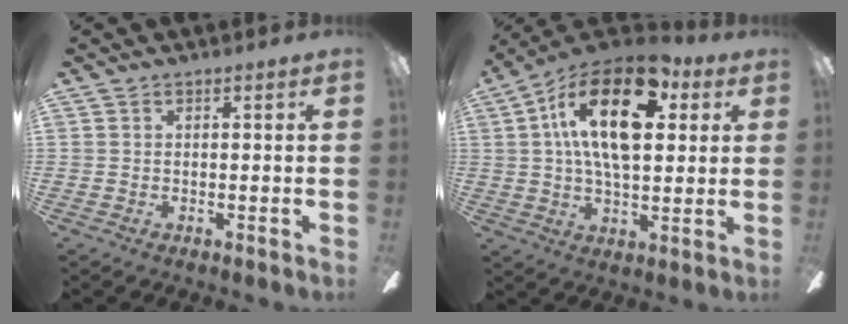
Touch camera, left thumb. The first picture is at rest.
{"total": 21.0, "force": [7.4, 10.3, 16.8], "torque": [-0.295, -0.011, 0.115]}